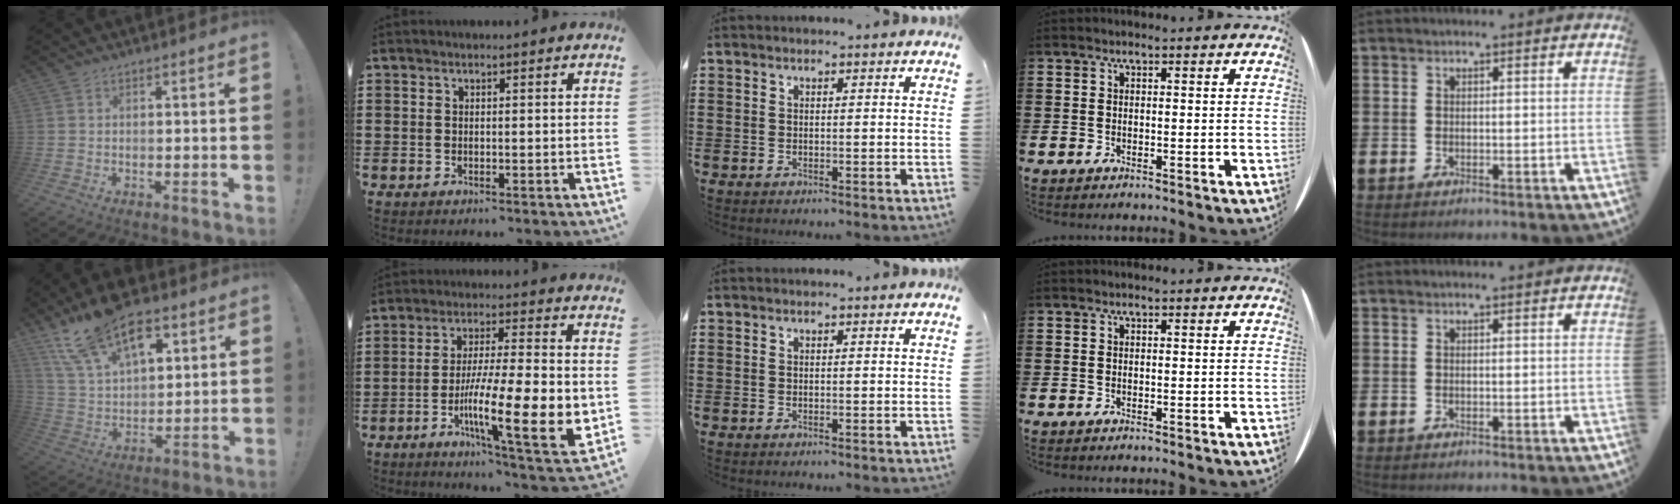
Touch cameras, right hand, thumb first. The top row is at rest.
{"thumb": {"total": 19.4, "force": [11.3, 10.4, 11.8], "torque": [-0.191, -0.065, 0.205]}, "index": {"total": 16.2, "force": [-3.7, 3.8, 15.3], "torque": [-0.253, -0.019, -0.059]}}